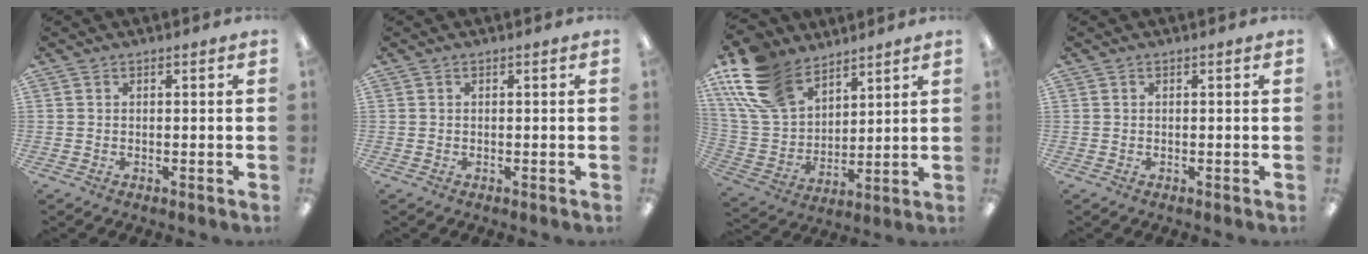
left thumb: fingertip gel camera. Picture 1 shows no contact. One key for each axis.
{"total": 0.0}
{"total": 17.8, "fx": 11.7, "fy": 10.6, "fz": 8.2, "tx": -0.197, "ty": -0.041, "tz": 0.228}
{"total": 0.0}